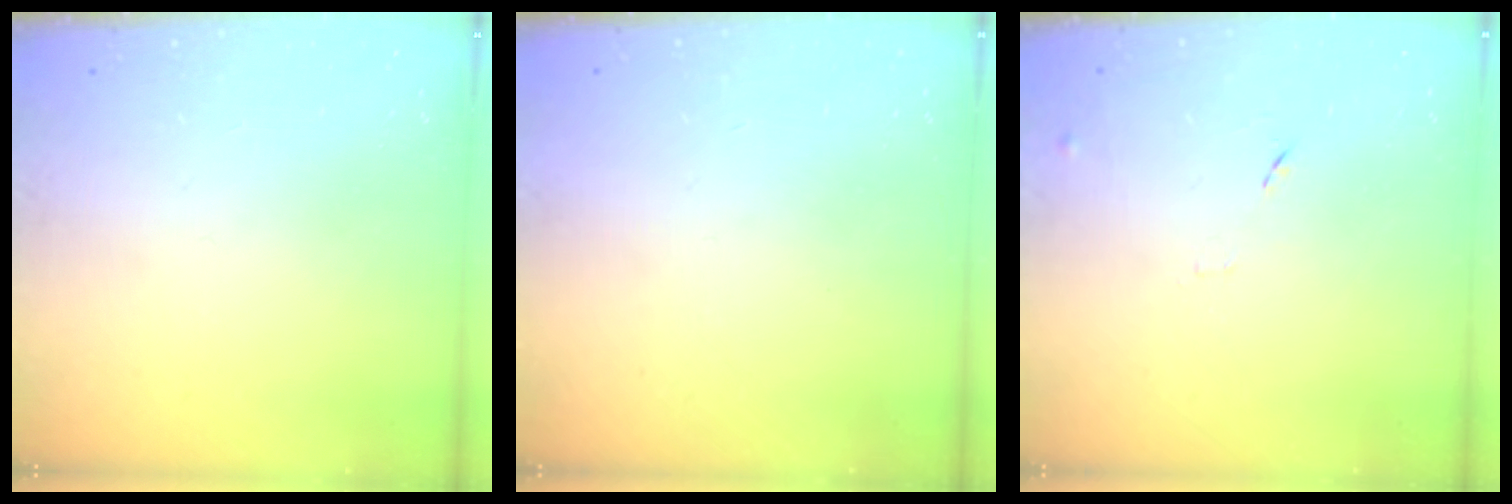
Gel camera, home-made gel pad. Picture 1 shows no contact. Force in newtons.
{"total": 1.5, "press": 1.5, "slide": 0.1}
{"total": 7.3, "press": 7.2, "slide": 0.7}